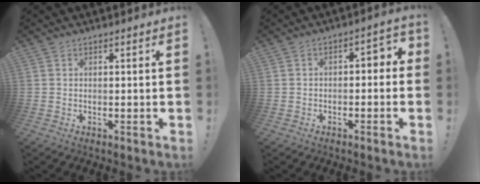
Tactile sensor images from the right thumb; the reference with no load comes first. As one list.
[{"total": 3.6, "force": [-2.0, 1.8, 2.4], "torque": [-0.025, 0.008, -0.041]}]